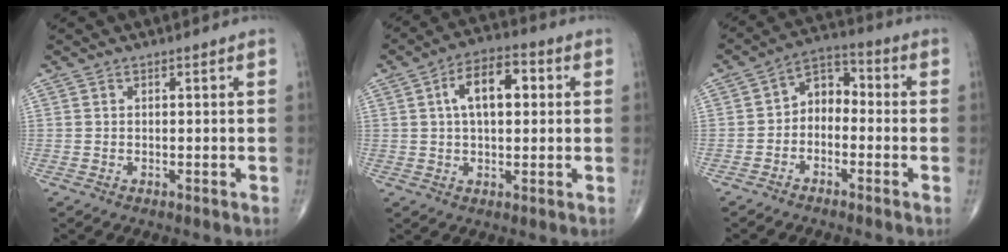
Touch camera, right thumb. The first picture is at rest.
{"total": 10.1, "force": [2.2, 5.3, 8.3], "torque": [-0.124, 0.020, 0.028]}
{"total": 6.5, "force": [-1.4, 4.7, 4.3], "torque": [-0.043, 0.038, -0.045]}